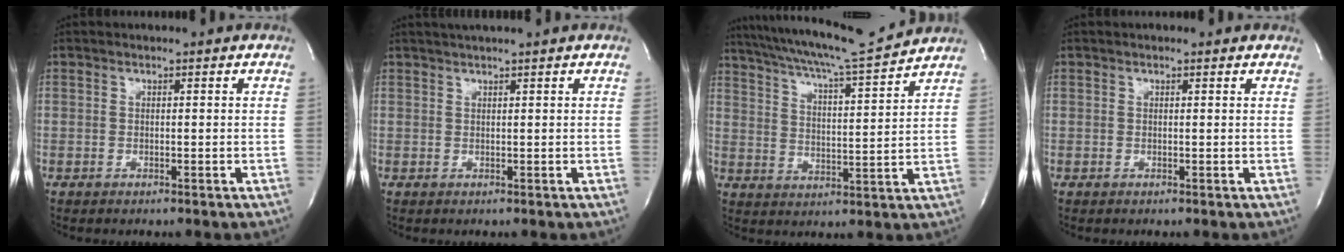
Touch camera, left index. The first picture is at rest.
{"total": 3.0, "force": [2.5, -0.5, 1.7], "torque": [-0.023, 0.022, 0.044]}
{"total": 16.0, "force": [14.6, -0.9, 6.5], "torque": [-0.121, -0.016, 0.224]}
{"total": 0.9, "force": [0.7, 0.3, 0.5], "torque": [-0.015, 0.008, 0.007]}